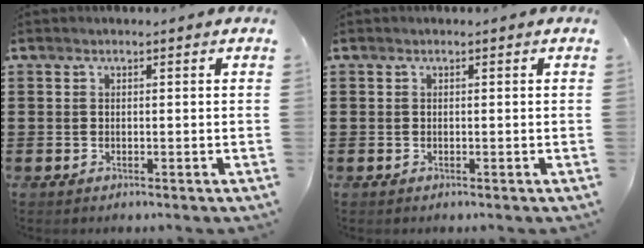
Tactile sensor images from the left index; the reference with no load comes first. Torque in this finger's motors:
{"motor_torque": [-0.02, -0.02, 0.00, 0.00]}